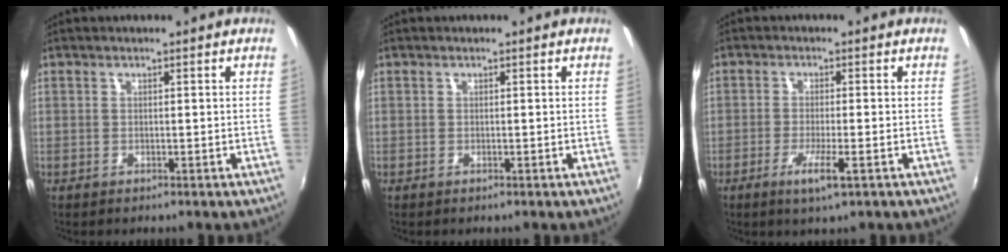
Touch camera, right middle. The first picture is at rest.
{"total": 0.0}
{"total": 4.8, "force": [-2.5, 0.3, 4.1], "torque": [-0.085, -0.012, -0.046]}